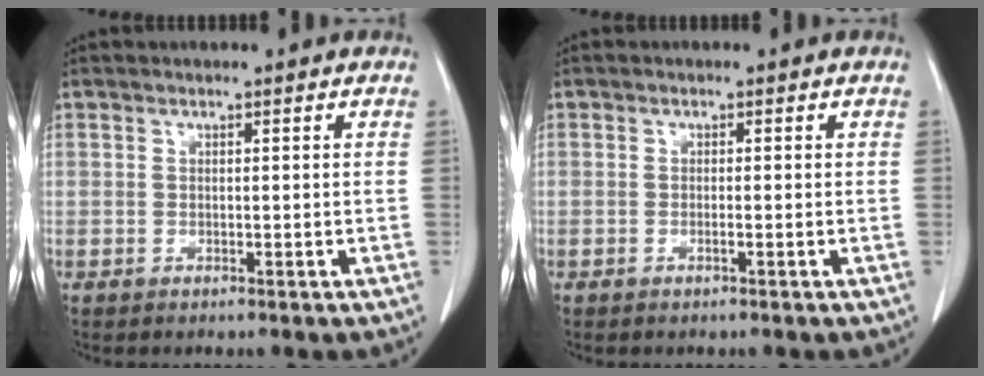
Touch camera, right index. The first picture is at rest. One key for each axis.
{"total": 0.6, "fx": -0.3, "fy": -0.1, "fz": 0.5, "tx": -0.010, "ty": 0.000, "tz": -0.005}